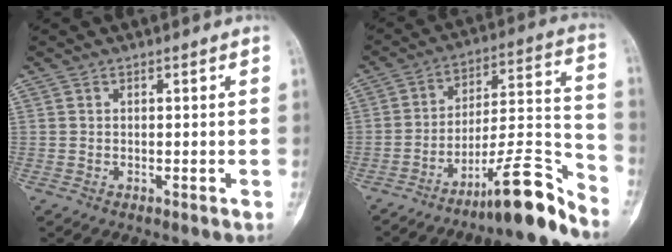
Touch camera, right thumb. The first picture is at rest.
{"total": 15.1, "force": [-11.5, 2.2, 9.5], "torque": [-0.128, 0.115, -0.186]}